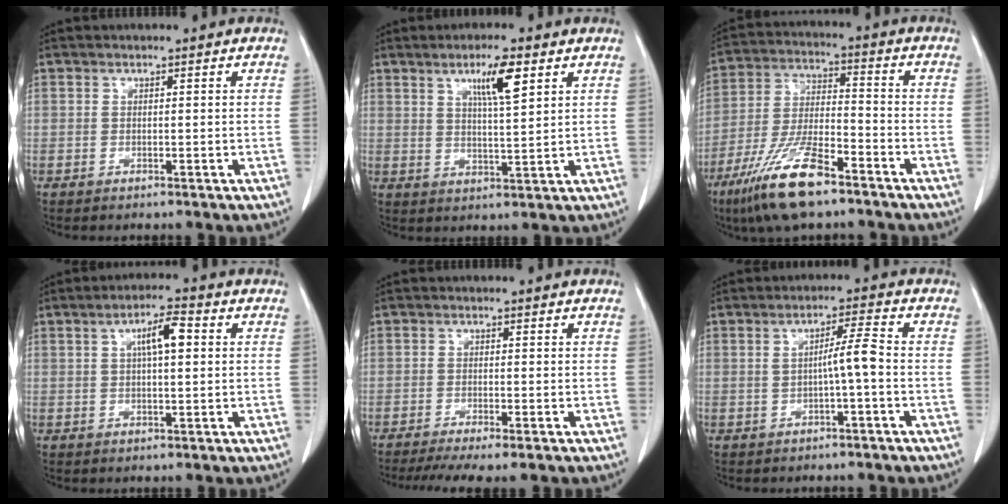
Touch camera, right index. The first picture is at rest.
{"total": 6.5, "force": [3.3, 0.5, 5.6], "torque": [-0.097, -0.002, 0.057]}
{"total": 13.4, "force": [-8.8, 2.9, 9.7], "torque": [-0.199, -0.022, -0.160]}
{"total": 5.2, "force": [1.2, 1.0, 4.9], "torque": [-0.087, 0.011, 0.020]}
{"total": 6.9, "force": [-5.4, 0.5, 4.3], "torque": [-0.064, -0.013, -0.084]}
{"total": 3.9, "force": [-0.5, -0.2, 3.8], "torque": [-0.060, 0.008, -0.005]}